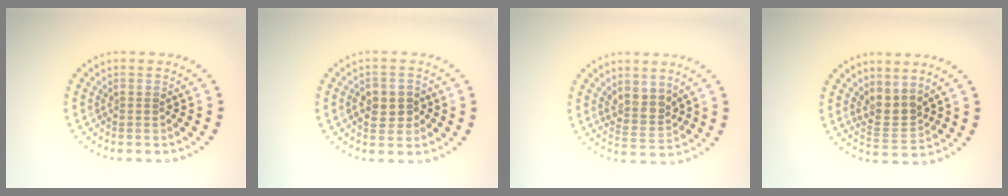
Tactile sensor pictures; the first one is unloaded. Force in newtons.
{"total": 2.8, "press": 2.7, "slide": 0.5}
{"total": 2.5, "press": 2.1, "slide": 1.4}
{"total": 2.8, "press": 2.4, "slide": 1.4}